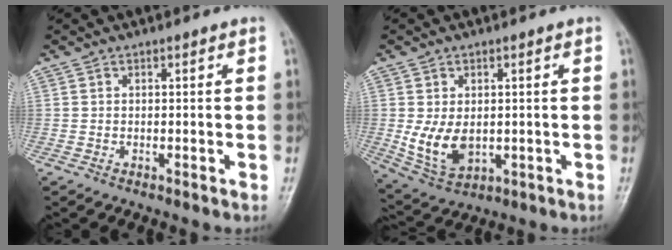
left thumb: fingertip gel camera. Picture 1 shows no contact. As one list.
[{"total": 8.3, "force": [-0.3, 5.5, 6.2], "torque": [-0.104, -0.012, 0.012]}]